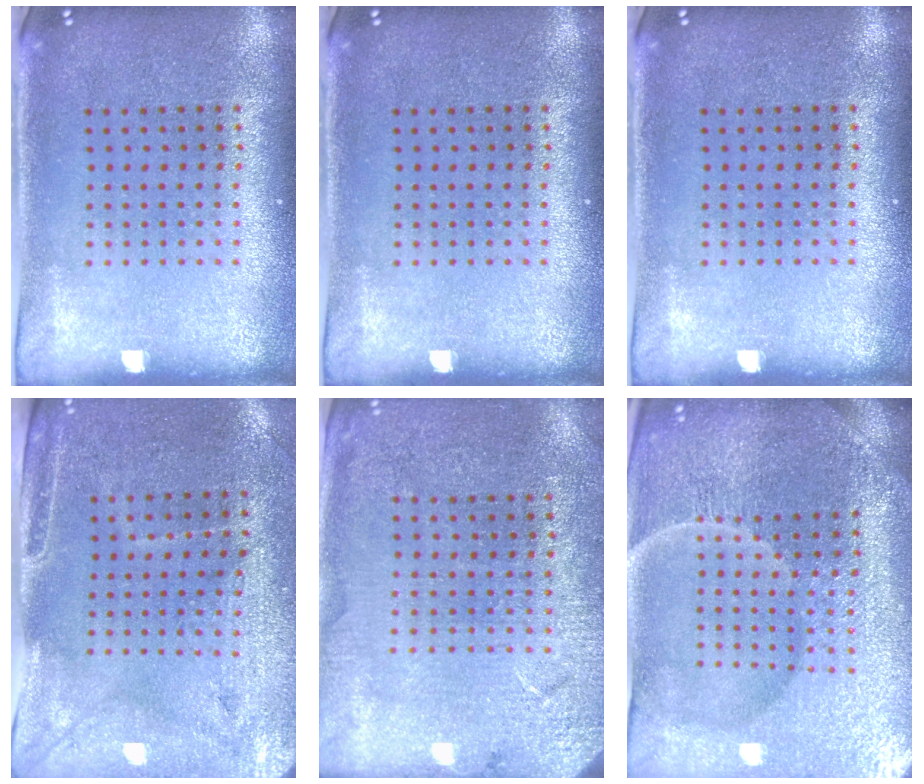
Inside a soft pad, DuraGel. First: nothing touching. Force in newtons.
{"total": 0.0}
{"total": 0.0}
{"total": 3.1, "press": 2.8, "slide": 1.4}
{"total": 2.8, "press": 2.8, "slide": 0.1}
{"total": 5.8, "press": 5.3, "slide": 2.3}